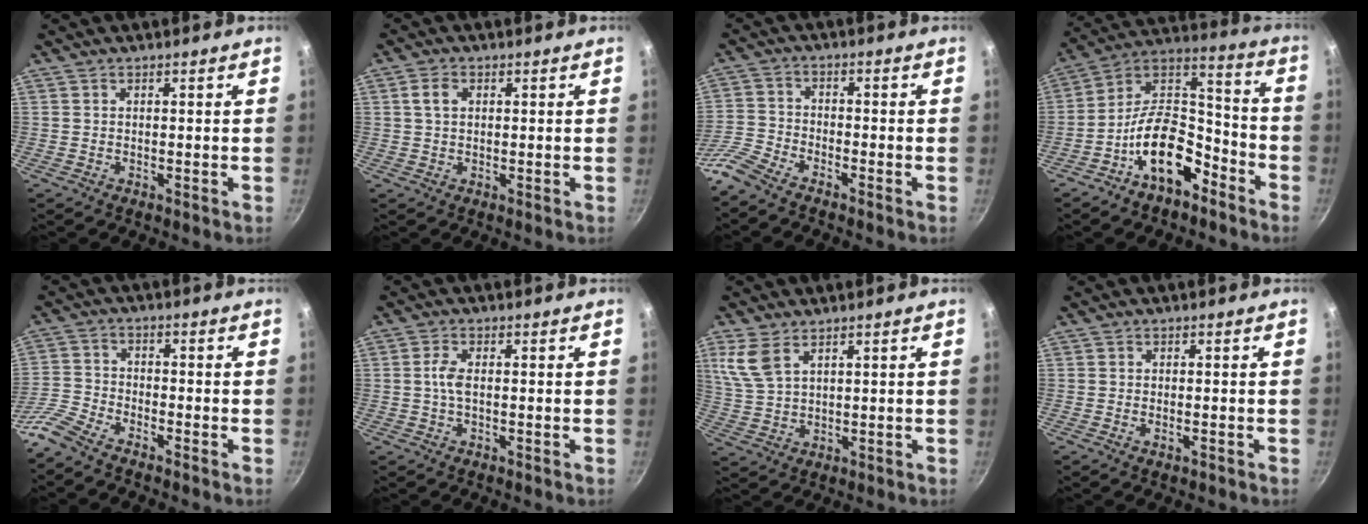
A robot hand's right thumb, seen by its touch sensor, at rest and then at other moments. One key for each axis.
{"total": 3.0, "fx": 0.8, "fy": 2.1, "fz": 2.0, "tx": -0.032, "ty": 0.005, "tz": 0.013}
{"total": 6.4, "fx": -5.4, "fy": 2.0, "fz": 2.8, "tx": -0.068, "ty": 0.037, "tz": -0.128}
{"total": 16.1, "fx": -8.5, "fy": 8.8, "fz": 10.5, "tx": -0.137, "ty": 0.093, "tz": -0.157}
{"total": 6.5, "fx": -5.4, "fy": 2.0, "fz": 2.9, "tx": -0.070, "ty": 0.037, "tz": -0.127}
{"total": 3.0, "fx": 0.0, "fy": 1.3, "fz": 2.8, "tx": -0.066, "ty": 0.005, "tz": -0.003}
{"total": 6.6, "fx": 3.6, "fy": 3.4, "fz": 4.4, "tx": -0.091, "ty": -0.014, "tz": 0.081}
{"total": 1.3, "fx": -0.5, "fy": 0.5, "fz": 1.1, "tx": -0.021, "ty": 0.002, "tz": -0.011}